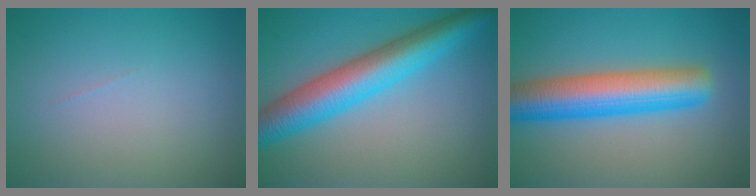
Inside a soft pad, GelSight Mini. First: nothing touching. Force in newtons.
{"total": 7.7, "press": 7.7, "slide": 0.2}
{"total": 8.1, "press": 8.1, "slide": 0.3}